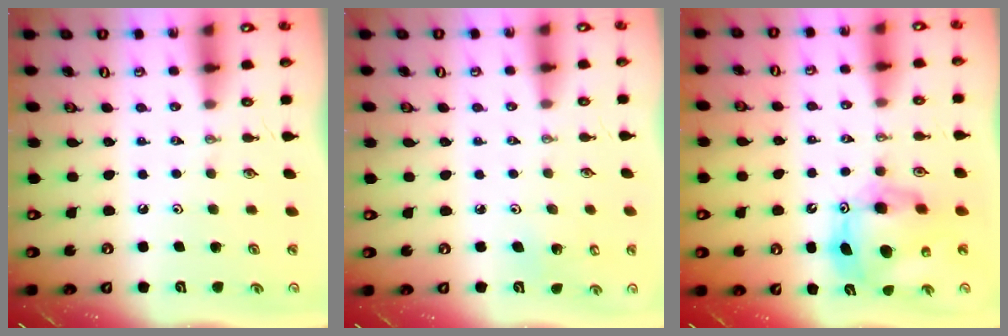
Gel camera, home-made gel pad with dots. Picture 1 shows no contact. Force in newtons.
{"total": 5.0, "press": 4.6, "slide": 1.9}
{"total": 12.4, "press": 12.4, "slide": 1.0}